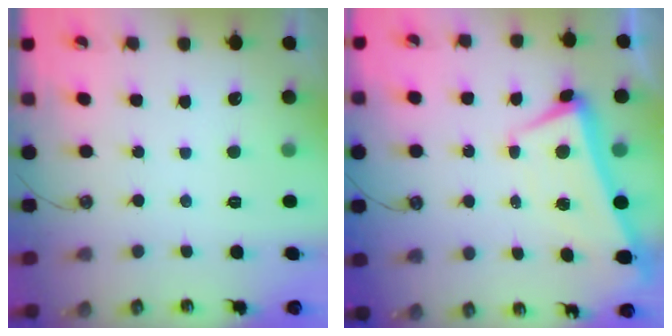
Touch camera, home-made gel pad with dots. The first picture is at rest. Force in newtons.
{"total": 2.0, "press": 1.9, "slide": 0.7}